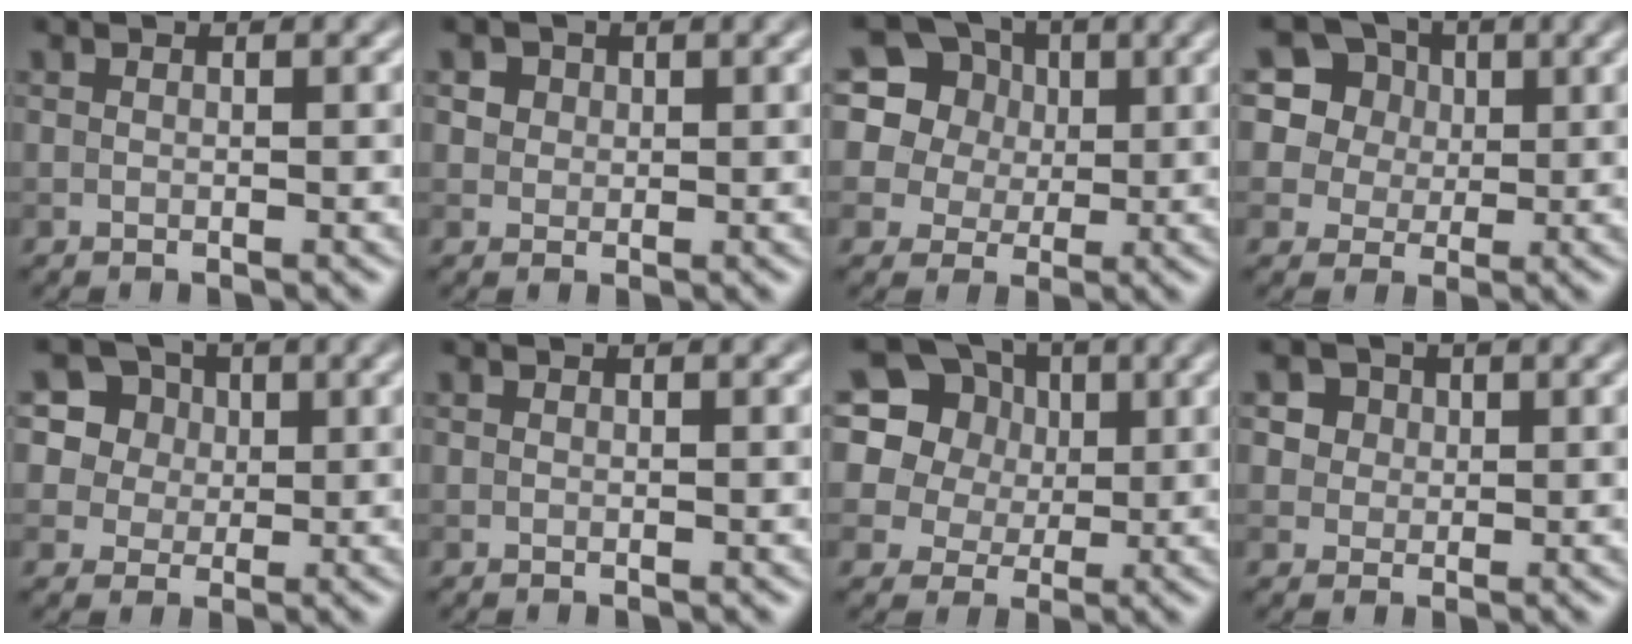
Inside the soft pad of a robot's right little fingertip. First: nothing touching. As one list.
[{"total": 3.2, "force": [1.6, 2.4, 1.3], "torque": [-0.028, 0.005, 0.022]}, {"total": 15.0, "force": [7.0, 11.7, 6.2], "torque": [-0.174, 0.062, 0.113]}, {"total": 11.4, "force": [5.6, 9.0, 4.3], "torque": [-0.124, 0.032, 0.090]}, {"total": 8.8, "force": [4.1, 7.2, 2.9], "torque": [-0.081, 0.025, 0.062]}, {"total": 0.0}, {"total": 17.1, "force": [7.6, 13.7, 6.9], "torque": [-0.192, 0.067, 0.114]}, {"total": 4.7, "force": [2.3, 3.6, 1.8], "torque": [-0.031, 0.010, 0.029]}]